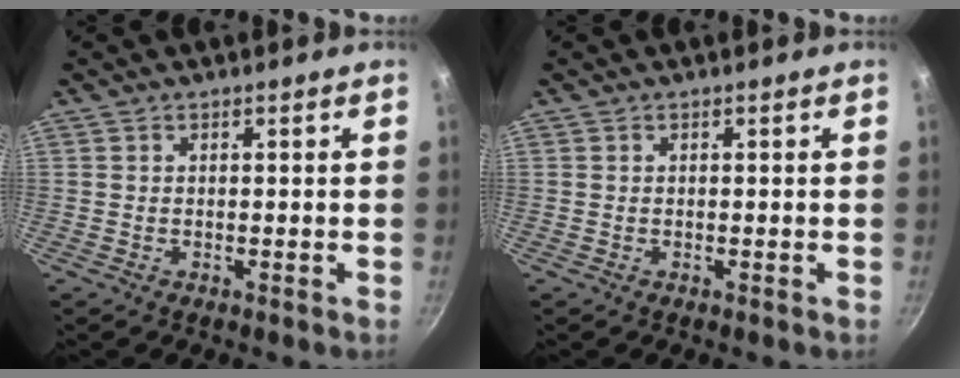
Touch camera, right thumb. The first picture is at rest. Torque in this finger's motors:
{"motor_torque": [-0.12, 0.04, 0.00, 0.00, 0.02]}